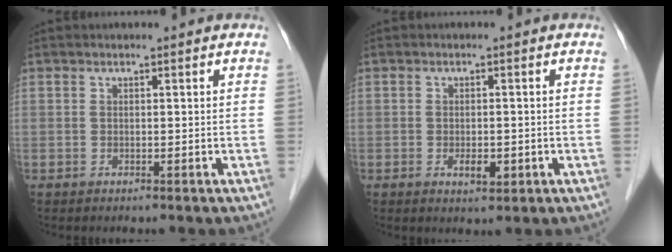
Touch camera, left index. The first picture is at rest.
{"total": 2.7, "force": [-0.9, 1.2, 2.2], "torque": [-0.036, 0.000, -0.008]}